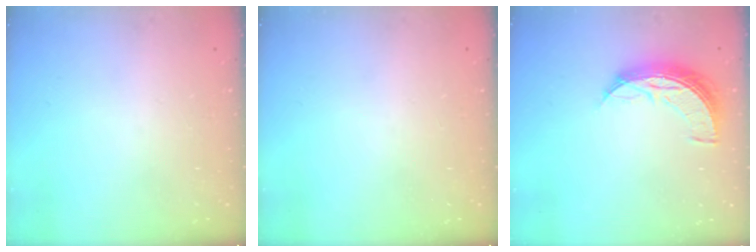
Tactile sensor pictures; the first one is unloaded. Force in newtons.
{"total": 0.0}
{"total": 10.1, "press": 10.1, "slide": 0.6}